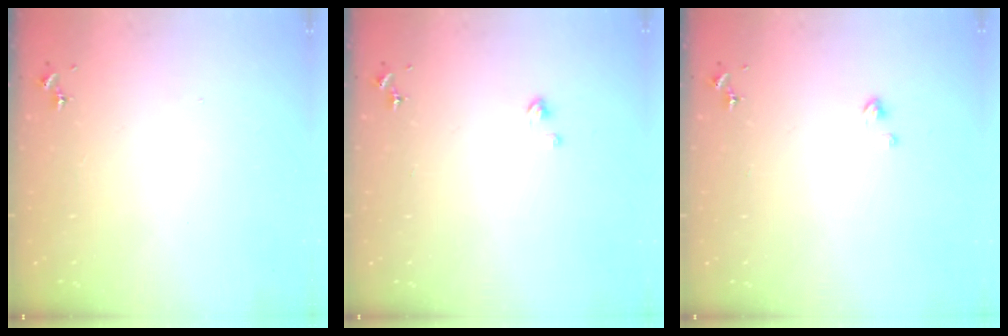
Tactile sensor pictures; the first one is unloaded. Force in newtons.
{"total": 1.0, "press": 1.0, "slide": 0.2}
{"total": 1.0, "press": 1.0, "slide": 0.2}